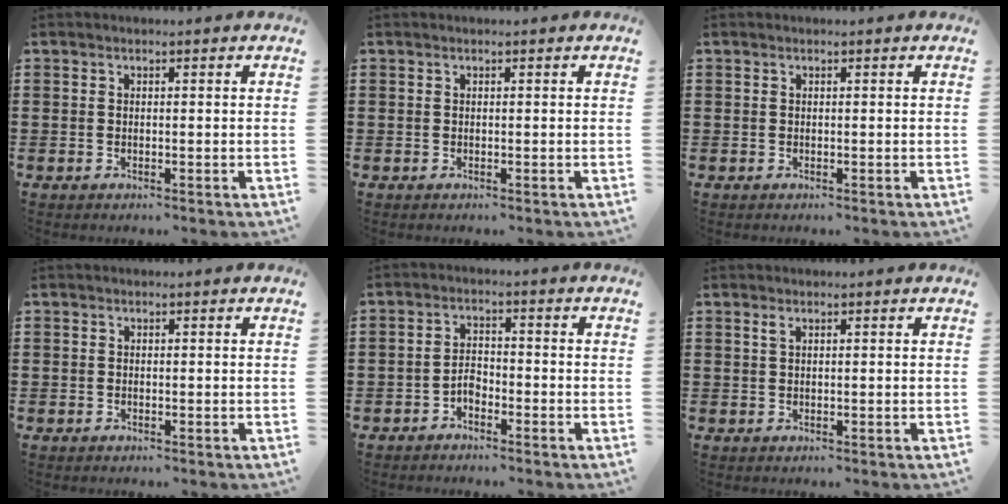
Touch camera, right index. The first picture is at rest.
{"total": 0.0}
{"total": 0.0}
{"total": 0.6, "force": [-0.3, 0.5, 0.1], "torque": [-0.003, 0.002, -0.006]}
{"total": 2.5, "force": [-1.8, 1.4, 1.1], "torque": [-0.026, 0.006, -0.037]}
{"total": 0.7, "force": [0.4, 0.1, 0.5], "torque": [-0.013, -0.001, 0.007]}